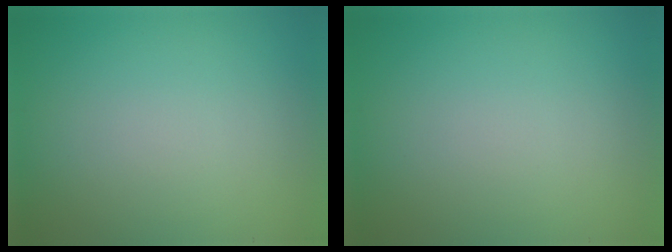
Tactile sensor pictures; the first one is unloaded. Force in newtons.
{"total": 0.0}